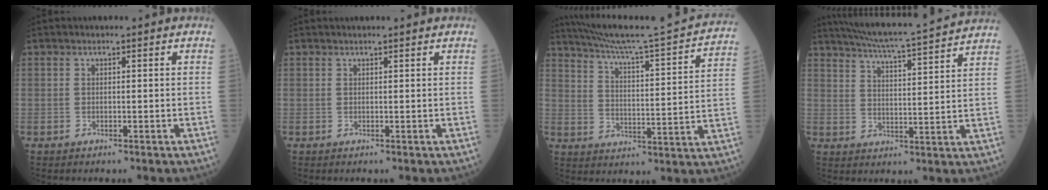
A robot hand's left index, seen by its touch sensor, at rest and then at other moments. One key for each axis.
{"total": 1.5, "fx": 1.4, "fy": 0.0, "fz": 0.6, "tx": -0.005, "ty": 0.014, "tz": 0.021}
{"total": 23.6, "fx": 21.8, "fy": -0.6, "fz": 9.2, "tx": -0.149, "ty": -0.043, "tz": 0.289}
{"total": 18.0, "fx": 16.5, "fy": -0.5, "fz": 7.0, "tx": -0.129, "ty": -0.003, "tz": 0.228}